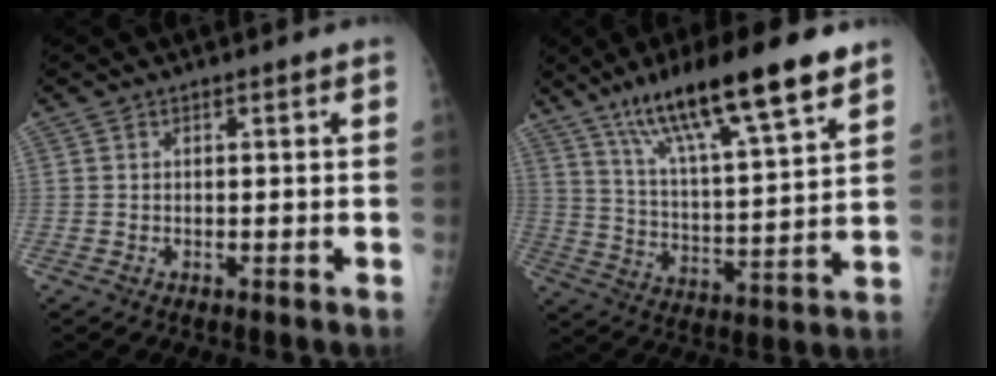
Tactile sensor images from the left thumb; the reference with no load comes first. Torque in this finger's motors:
{"motor_torque": [1.92, 0.65, 1.43, -1.10, 0.18]}